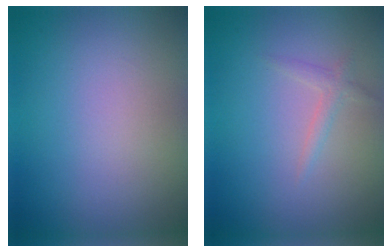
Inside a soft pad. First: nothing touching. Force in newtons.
{"total": 1.1, "press": 1.1, "slide": 0.0}